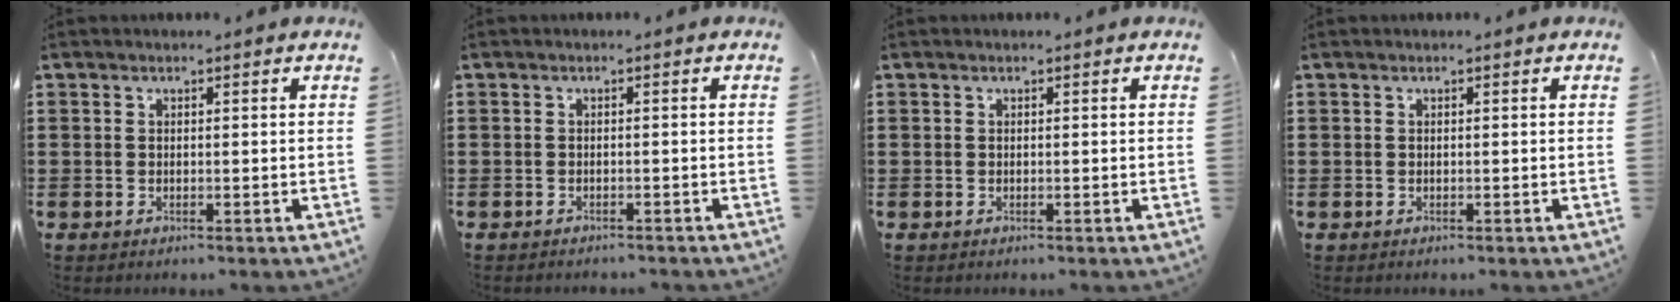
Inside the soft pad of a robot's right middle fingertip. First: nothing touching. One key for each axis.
{"total": 0.7, "fx": -0.7, "fy": 0.0, "fz": -0.1, "tx": -0.001, "ty": -0.001, "tz": -0.014}
{"total": 0.0}
{"total": 0.0}